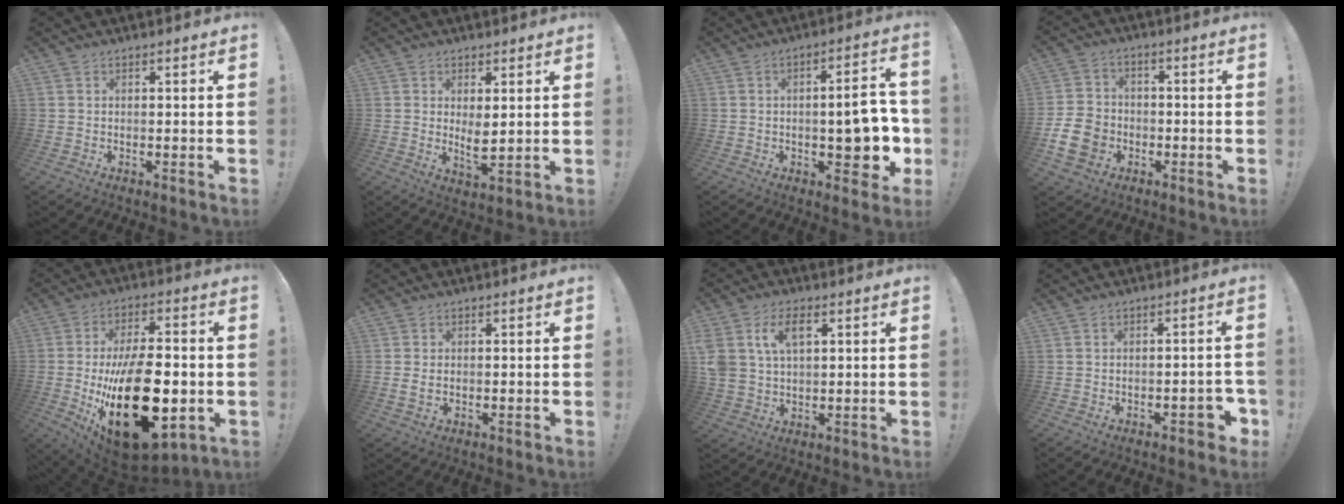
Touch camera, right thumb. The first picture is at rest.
{"total": 5.1, "force": [1.7, 2.4, 4.1], "torque": [-0.047, -0.017, 0.031]}
{"total": 11.8, "force": [-1.8, 4.7, 10.7], "torque": [-0.125, 0.004, -0.030]}
{"total": 12.3, "force": [-4.3, 9.9, 5.9], "torque": [-0.105, 0.034, -0.076]}
{"total": 30.5, "force": [-5.3, 15.7, 25.6], "torque": [-0.437, 0.014, -0.066]}
{"total": 2.0, "force": [0.4, 1.3, 1.4], "torque": [-0.020, 0.000, 0.007]}
{"total": 9.5, "force": [3.7, 6.0, 6.3], "torque": [-0.130, 0.003, 0.070]}
{"total": 5.1, "force": [-2.8, 2.2, 3.6], "torque": [-0.038, 0.014, -0.045]}